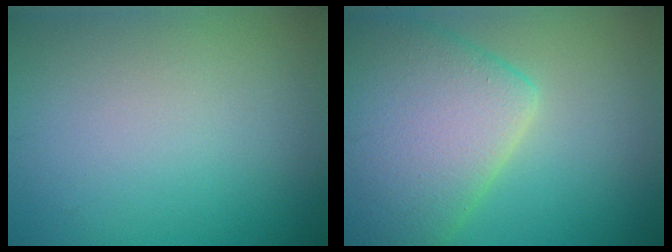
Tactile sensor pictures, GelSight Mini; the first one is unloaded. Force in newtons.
{"total": 10.0, "press": 10.0, "slide": 0.5}